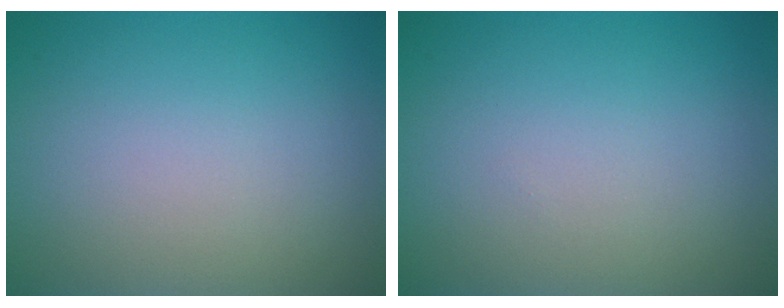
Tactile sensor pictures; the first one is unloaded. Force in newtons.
{"total": 0.0}